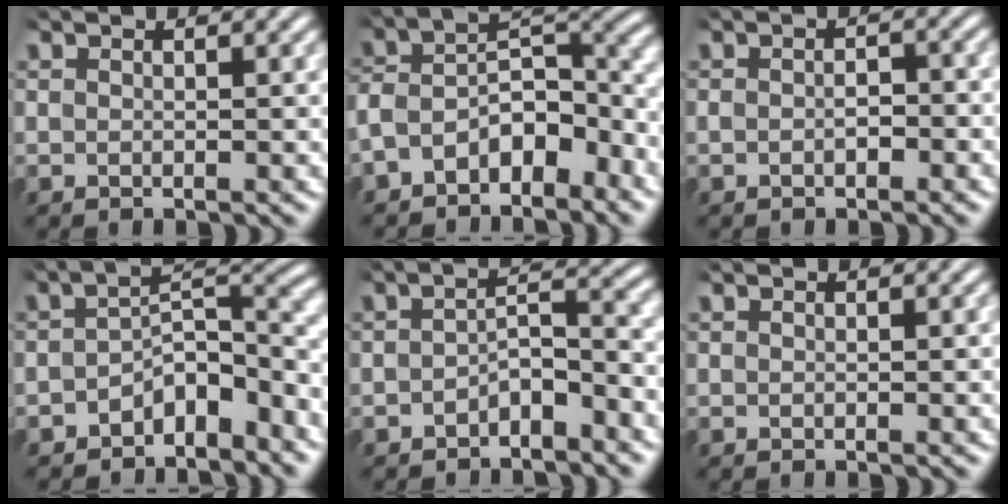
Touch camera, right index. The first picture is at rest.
{"total": 7.4, "force": [-3.3, 4.8, 4.6], "torque": [-0.082, -0.016, -0.052]}
{"total": 1.5, "force": [-0.9, 0.8, 0.9], "torque": [-0.014, -0.003, -0.015]}
{"total": 4.8, "force": [-2.9, 1.8, 3.4], "torque": [-0.029, -0.007, -0.046]}
{"total": 2.8, "force": [-2.1, 0.6, 1.8], "torque": [-0.020, -0.009, -0.033]}
{"total": 0.0}